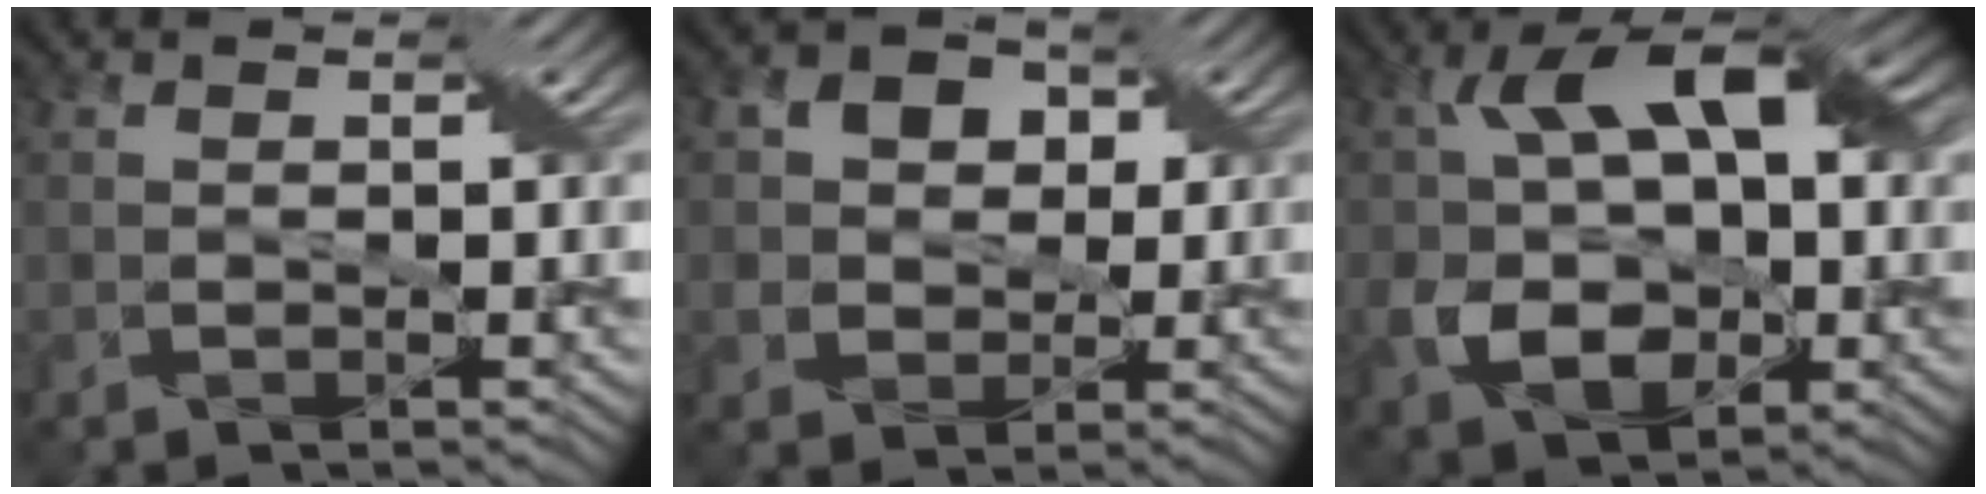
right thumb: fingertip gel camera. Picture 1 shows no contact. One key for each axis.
{"total": 6.5, "fx": 1.5, "fy": 5.7, "fz": 2.6, "tx": -0.067, "ty": 0.019, "tz": 0.014}
{"total": 12.7, "fx": 0.0, "fy": 8.2, "fz": 9.7, "tx": -0.176, "ty": -0.007, "tz": 0.002}